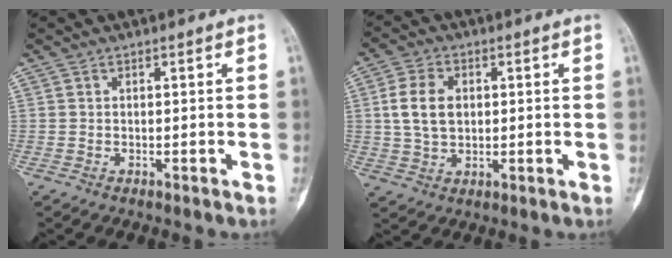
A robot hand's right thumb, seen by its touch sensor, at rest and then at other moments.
{"total": 8.1, "force": [1.2, 5.6, 5.7], "torque": [-0.098, 0.002, 0.025]}